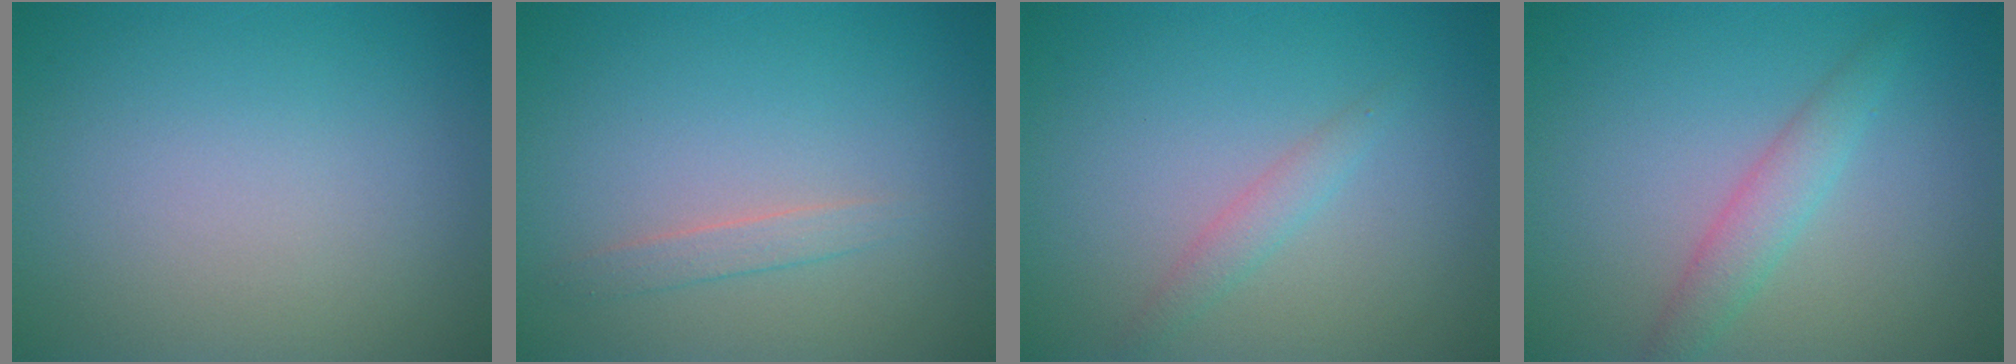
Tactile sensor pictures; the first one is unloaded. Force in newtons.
{"total": 1.3, "press": 1.3, "slide": 0.1}
{"total": 1.4, "press": 1.4, "slide": 0.1}
{"total": 2.3, "press": 2.3, "slide": 0.1}